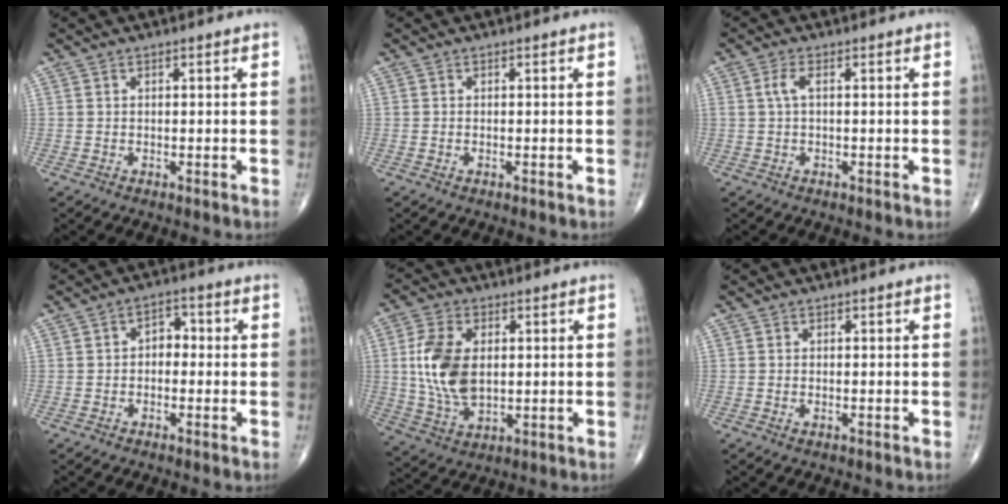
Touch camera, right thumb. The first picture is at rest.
{"total": 0.0}
{"total": 2.2, "force": [0.3, 0.7, 2.0], "torque": [-0.049, 0.006, 0.004]}
{"total": 3.8, "force": [-0.3, 2.7, 2.7], "torque": [-0.017, 0.018, -0.018]}
{"total": 12.3, "force": [1.3, 7.3, 9.7], "torque": [-0.188, -0.006, 0.029]}
{"total": 0.5, "force": [-0.2, 0.3, 0.4], "torque": [-0.006, 0.004, -0.002]}